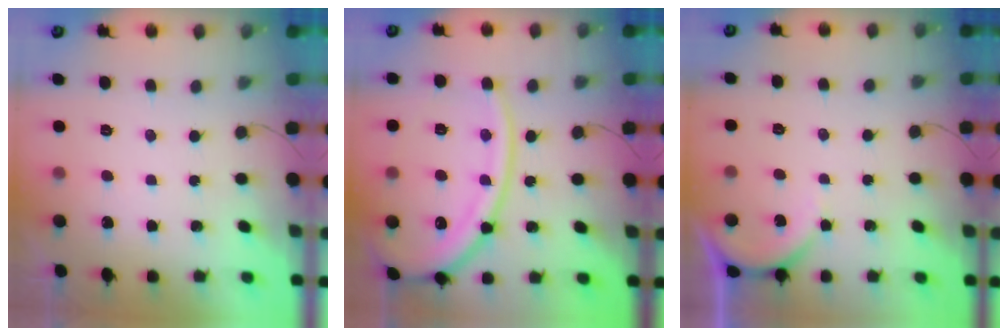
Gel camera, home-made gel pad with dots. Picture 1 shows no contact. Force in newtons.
{"total": 17.6, "press": 17.4, "slide": 2.1}
{"total": 4.0, "press": 3.9, "slide": 0.6}